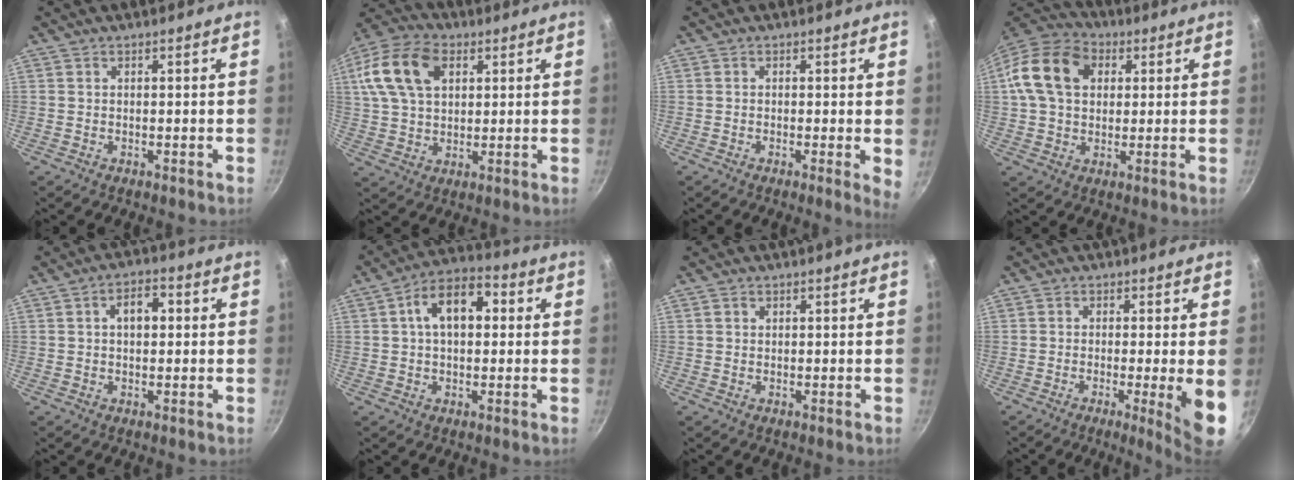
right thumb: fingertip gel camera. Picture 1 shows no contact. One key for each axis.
{"total": 15.7, "fx": 5.0, "fy": 10.4, "fz": 10.7, "tx": -0.198, "ty": 0.014, "tz": 0.083}
{"total": 2.9, "fx": -0.1, "fy": 0.7, "fz": 2.8, "tx": -0.034, "ty": -0.008, "tz": -0.006}
{"total": 15.6, "fx": 3.5, "fy": 11.5, "fz": 9.9, "tx": -0.169, "ty": 0.023, "tz": 0.047}
{"total": 5.2, "fx": 0.9, "fy": 3.2, "fz": 4.0, "tx": -0.043, "ty": 0.014, "tz": 0.009}
{"total": 11.0, "fx": 2.0, "fy": 6.7, "fz": 8.5, "tx": -0.104, "ty": 0.027, "tz": 0.019}
{"total": 0.7, "fx": 0.3, "fy": 0.7, "fz": 0.2, "tx": 0.000, "ty": 0.003, "tz": 0.003}
{"total": 7.6, "fx": -1.5, "fy": 0.2, "fz": 7.4, "tx": -0.106, "ty": -0.010, "tz": -0.020}